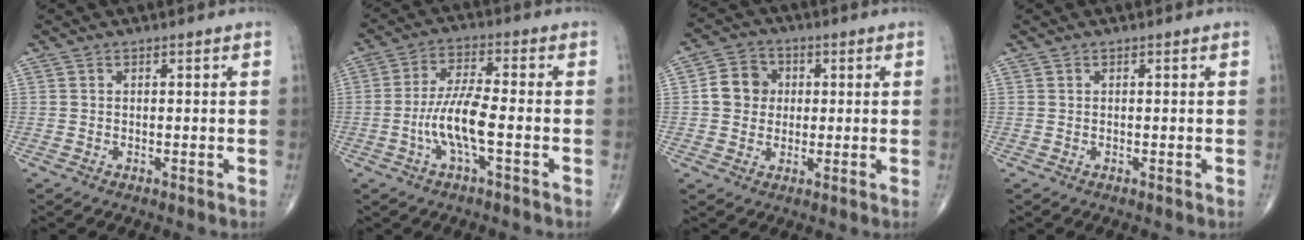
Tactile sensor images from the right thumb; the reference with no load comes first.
{"total": 8.5, "force": [-2.8, 2.3, 7.6], "torque": [-0.157, 0.027, -0.055]}
{"total": 7.1, "force": [0.6, 6.4, 3.2], "torque": [-0.032, 0.010, 0.001]}
{"total": 0.0}